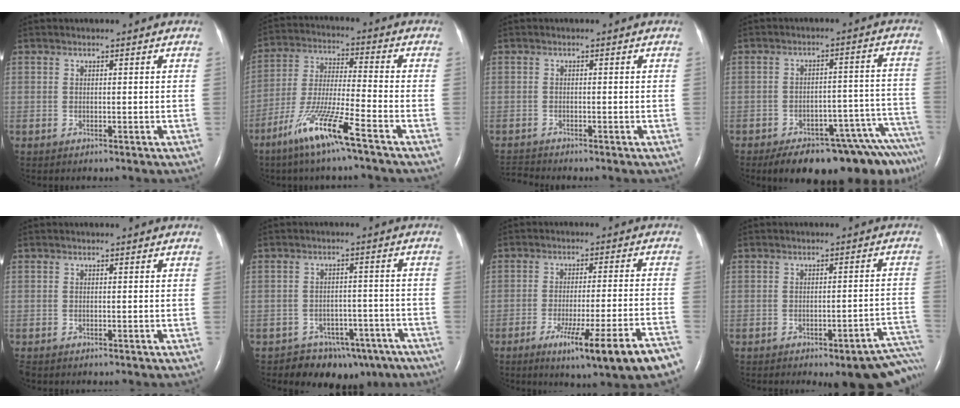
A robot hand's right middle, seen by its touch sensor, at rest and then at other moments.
{"total": 11.4, "force": [-7.0, -0.4, 9.0], "torque": [-0.185, -0.026, -0.141]}
{"total": 1.9, "force": [-1.7, -0.6, -0.4], "torque": [0.001, -0.018, -0.032]}
{"total": 17.1, "force": [-14.1, 3.5, 9.2], "torque": [-0.047, 0.032, -0.181]}
{"total": 0.8, "force": [-0.7, 0.3, 0.2], "torque": [-0.007, -0.001, -0.010]}
{"total": 10.3, "force": [-7.4, 6.8, 2.3], "torque": [-0.012, 0.025, -0.088]}
{"total": 15.1, "force": [-9.6, -0.4, 11.6], "torque": [-0.130, -0.019, -0.134]}
{"total": 13.1, "force": [-11.0, 2.4, 6.8], "torque": [-0.006, 0.028, -0.117]}